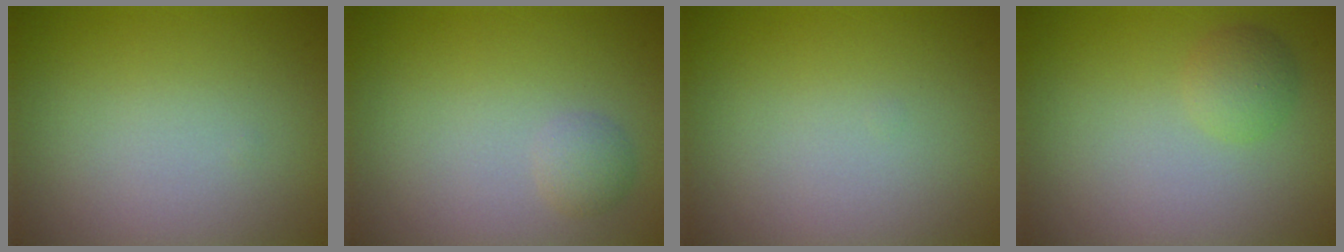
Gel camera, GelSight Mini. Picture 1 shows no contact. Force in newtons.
{"total": 1.3, "press": 1.3, "slide": 0.0}
{"total": 0.0}
{"total": 1.7, "press": 1.7, "slide": 0.1}